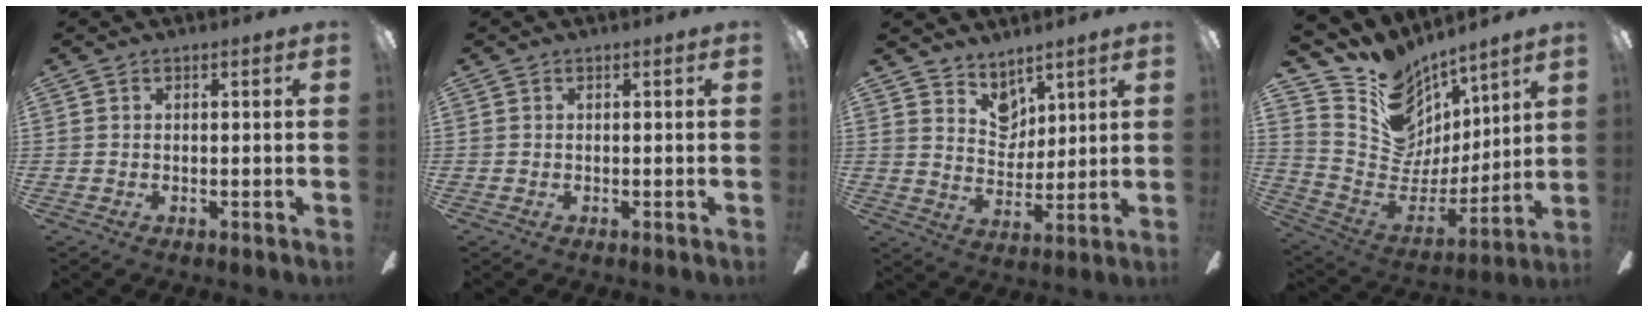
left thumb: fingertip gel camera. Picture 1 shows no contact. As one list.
[{"total": 0.0}, {"total": 7.1, "force": [5.6, 4.3, 1.2], "torque": [-0.025, -0.035, 0.105]}, {"total": 12.7, "force": [8.2, 9.2, 2.8], "torque": [-0.069, -0.077, 0.158]}]